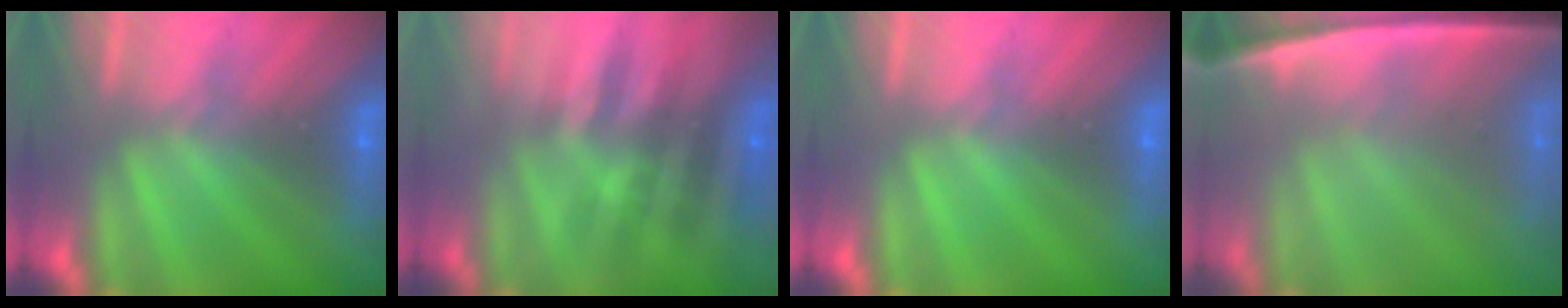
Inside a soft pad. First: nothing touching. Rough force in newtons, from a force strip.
{"total": 2.4}
{"total": 0.0}
{"total": 7.7}